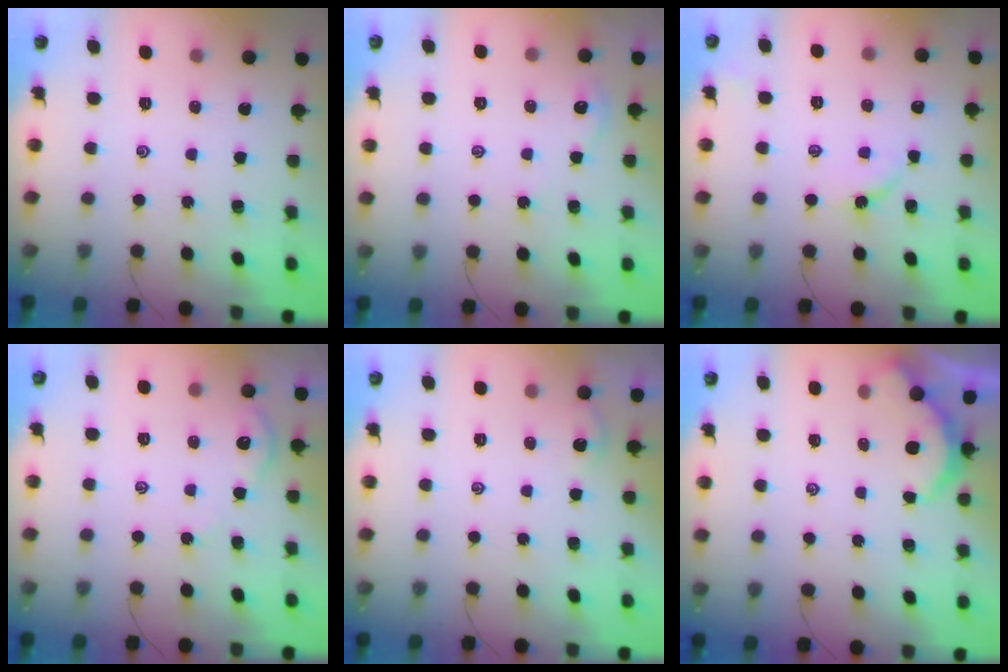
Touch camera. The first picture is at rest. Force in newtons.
{"total": 1.9, "press": 1.9, "slide": 0.4}
{"total": 3.4, "press": 3.4, "slide": 0.6}
{"total": 2.4, "press": 2.4, "slide": 0.3}
{"total": 0.8, "press": 0.8, "slide": 0.2}
{"total": 2.7, "press": 2.7, "slide": 0.3}